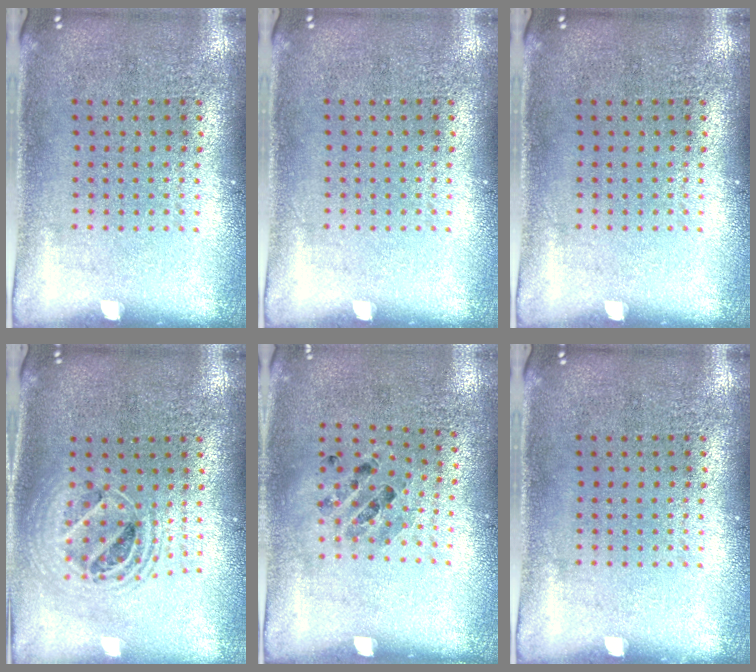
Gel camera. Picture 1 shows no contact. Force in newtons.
{"total": 0.0}
{"total": 0.0}
{"total": 1.8, "press": 1.5, "slide": 1.0}
{"total": 0.8, "press": 0.7, "slide": 0.3}
{"total": 0.0}